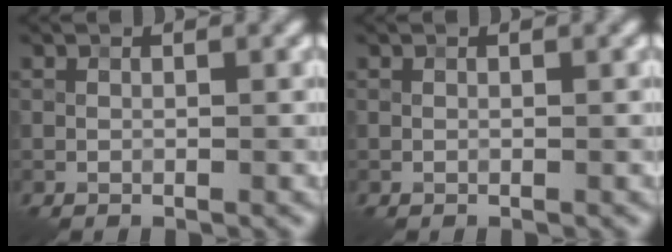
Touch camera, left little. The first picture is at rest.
{"total": 0.0}